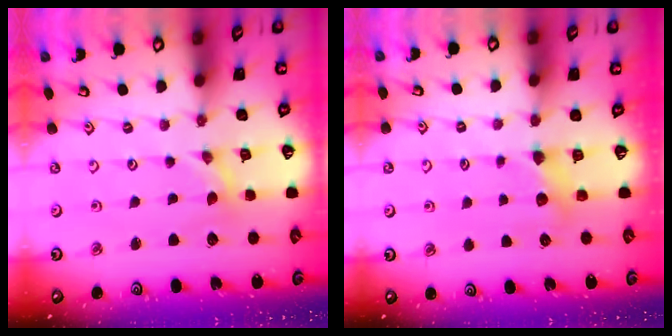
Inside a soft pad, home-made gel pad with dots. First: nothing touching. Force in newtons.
{"total": 5.1, "press": 5.0, "slide": 0.8}